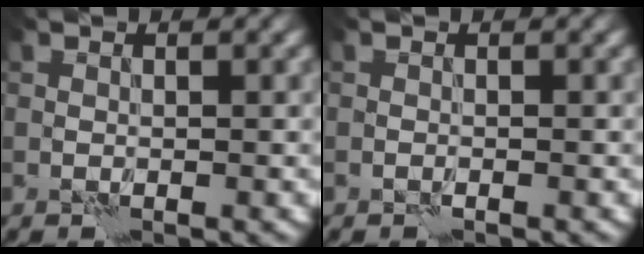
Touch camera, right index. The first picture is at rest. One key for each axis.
{"total": 0.0}